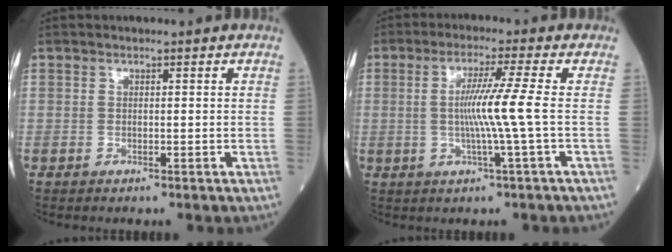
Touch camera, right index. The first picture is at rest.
{"total": 6.6, "force": [-0.3, -1.9, 6.4], "torque": [-0.123, 0.000, -0.003]}